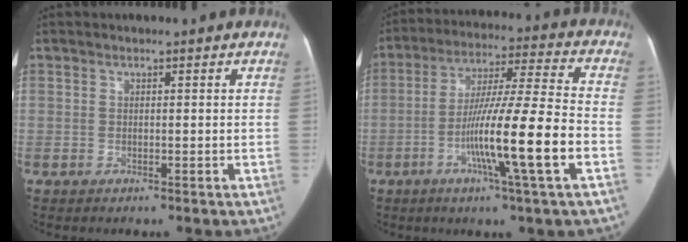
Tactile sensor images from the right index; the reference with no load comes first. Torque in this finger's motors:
{"motor_torque": [1.82, -0.32, 0.69, 0.21]}